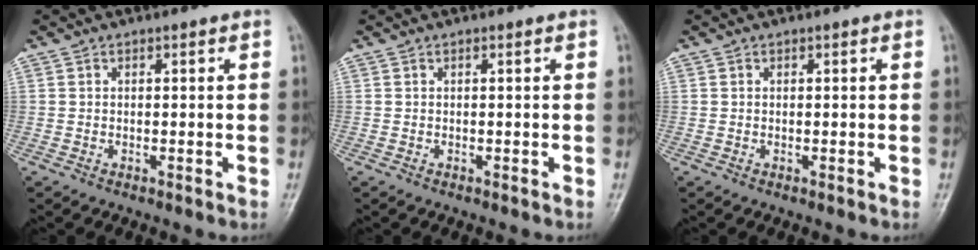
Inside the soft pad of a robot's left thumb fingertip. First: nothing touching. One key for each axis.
{"total": 0.0}
{"total": 0.0}